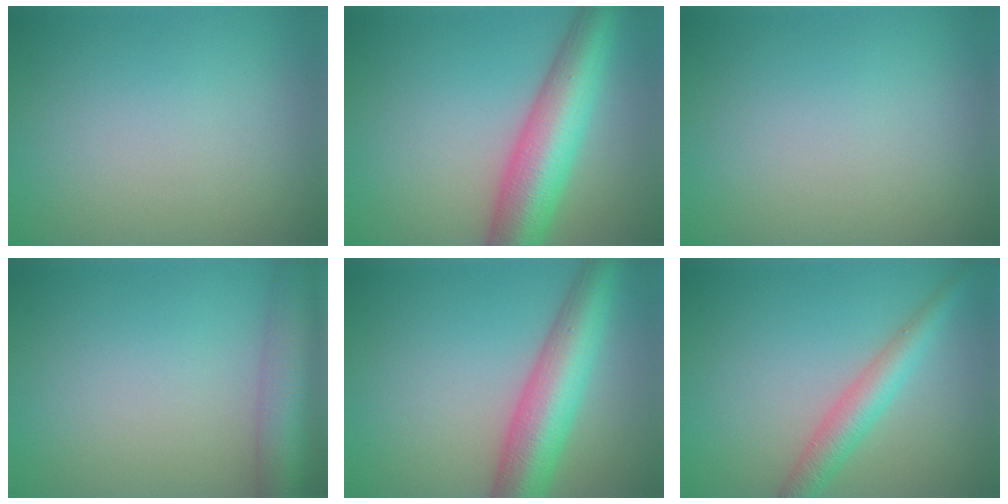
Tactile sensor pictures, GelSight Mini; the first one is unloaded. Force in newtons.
{"total": 9.3, "press": 9.3, "slide": 0.3}
{"total": 0.0}
{"total": 5.9, "press": 5.9, "slide": 0.4}
{"total": 8.2, "press": 8.2, "slide": 0.4}
{"total": 3.5, "press": 3.5, "slide": 0.1}